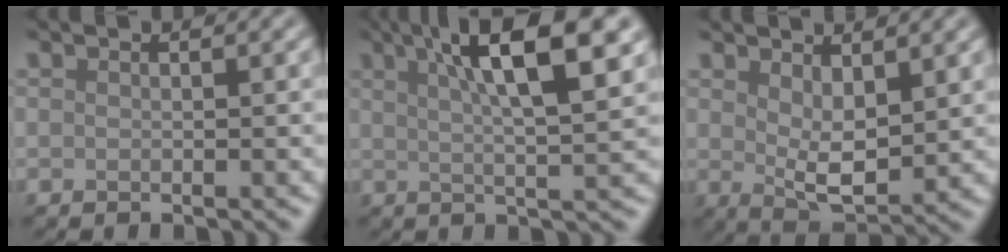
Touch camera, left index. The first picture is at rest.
{"total": 9.6, "force": [4.1, 2.3, 8.3], "torque": [-0.104, 0.020, 0.057]}
{"total": 4.0, "force": [1.5, 1.7, 3.2], "torque": [-0.062, -0.012, 0.034]}